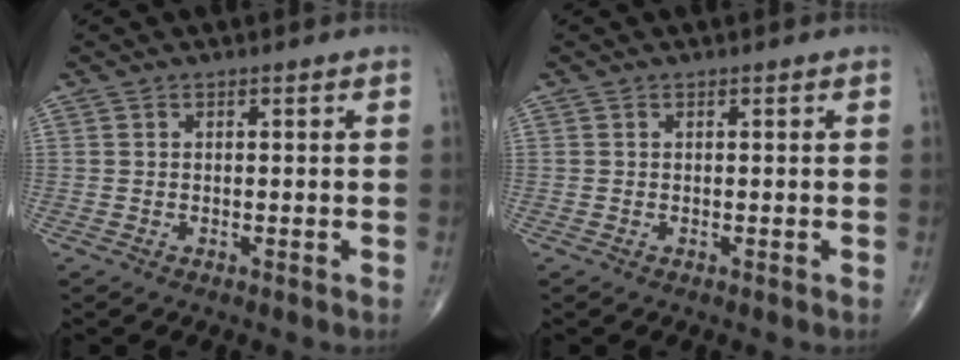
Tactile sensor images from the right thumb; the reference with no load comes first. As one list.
[{"total": 0.0}]